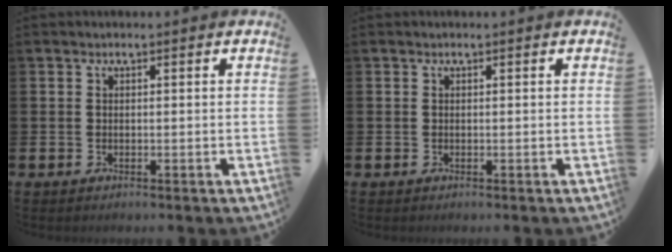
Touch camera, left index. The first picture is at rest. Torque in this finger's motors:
{"motor_torque": [-0.10, 0.10, -0.02, 0.00]}